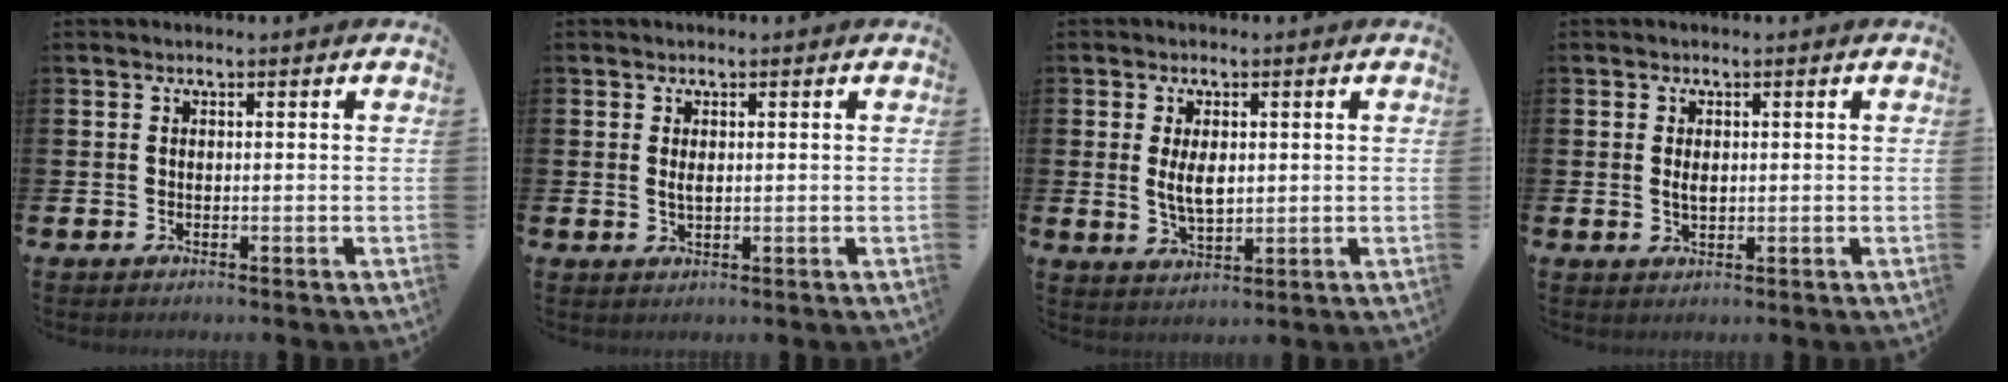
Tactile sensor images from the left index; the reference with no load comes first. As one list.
[{"total": 1.2, "force": [0.4, 0.5, 1.0], "torque": [-0.014, 0.001, 0.003]}, {"total": 4.1, "force": [0.7, 2.1, 3.4], "torque": [-0.055, 0.002, 0.009]}, {"total": 1.4, "force": [0.4, 0.8, 1.1], "torque": [-0.010, 0.000, 0.002]}]